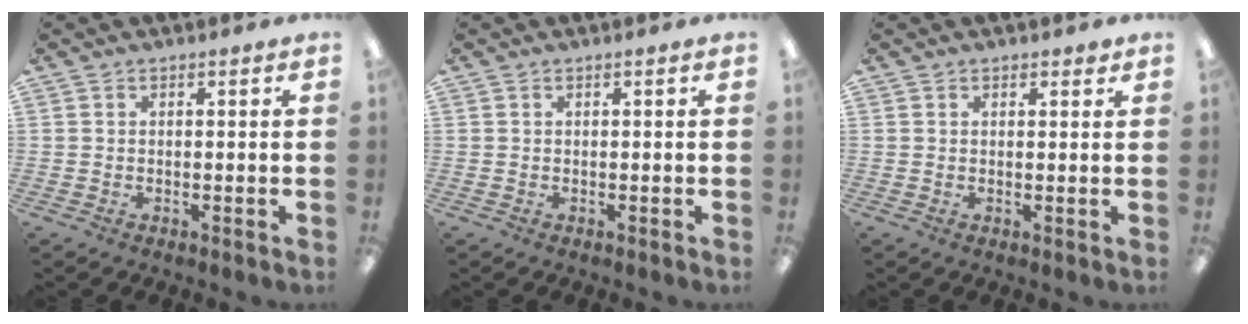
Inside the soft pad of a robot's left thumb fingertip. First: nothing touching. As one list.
[{"total": 0.0}, {"total": 1.1, "force": [0.8, 0.6, 0.3], "torque": [0.003, -0.002, 0.014]}]